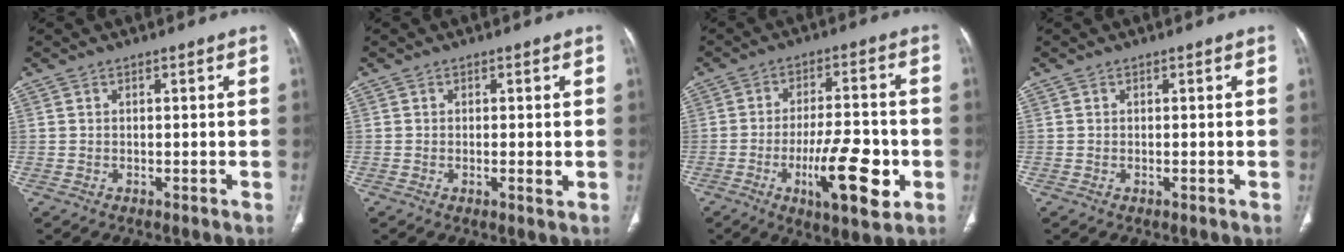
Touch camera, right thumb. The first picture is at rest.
{"total": 1.7, "force": [-0.1, 0.3, 1.6], "torque": [-0.028, -0.004, -0.002]}
{"total": 14.7, "force": [-4.6, 4.8, 13.1], "torque": [-0.198, 0.011, -0.070]}
{"total": 0.0}